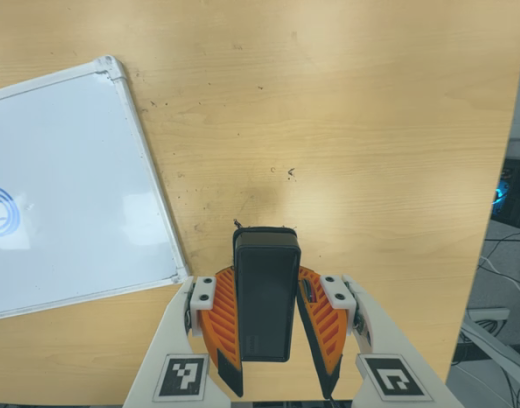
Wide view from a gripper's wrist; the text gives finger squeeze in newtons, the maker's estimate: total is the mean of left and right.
{"total": 6.5, "left": 5.0, "right": 8.0}